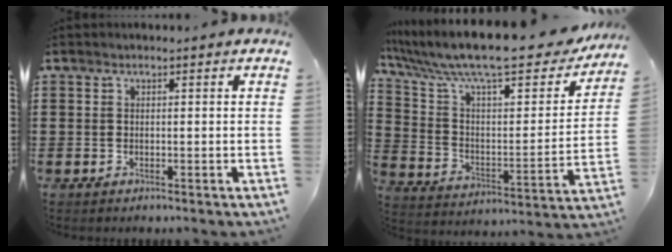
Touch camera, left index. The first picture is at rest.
{"total": 12.4, "force": [9.9, 1.7, 7.3], "torque": [-0.170, -0.063, 0.167]}